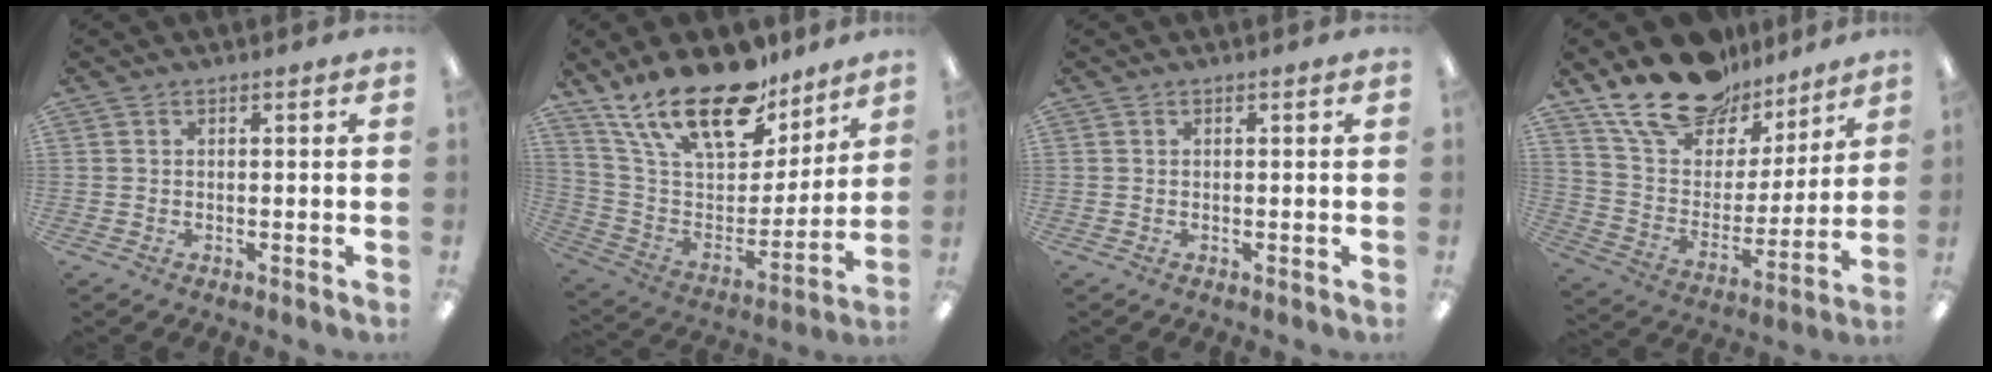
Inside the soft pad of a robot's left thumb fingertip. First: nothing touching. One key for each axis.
{"total": 23.4, "fx": 17.0, "fy": 9.9, "fz": 12.6, "tx": -0.232, "ty": -0.105, "tz": 0.306}
{"total": 0.0}
{"total": 20.3, "fx": 16.1, "fy": 9.9, "fz": 7.4, "tx": -0.147, "ty": -0.104, "tz": 0.292}